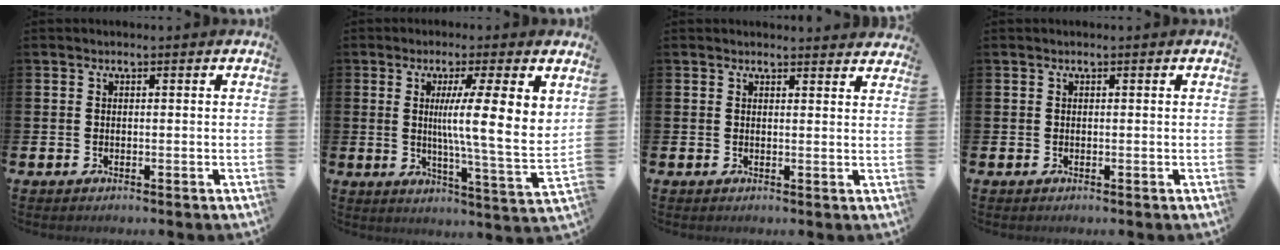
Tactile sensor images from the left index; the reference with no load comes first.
{"total": 8.5, "force": [3.4, 0.0, 7.8], "torque": [-0.116, -0.042, 0.045]}
{"total": 1.9, "force": [1.9, 0.0, -0.2], "torque": [0.009, -0.014, 0.033]}
{"total": 0.0}